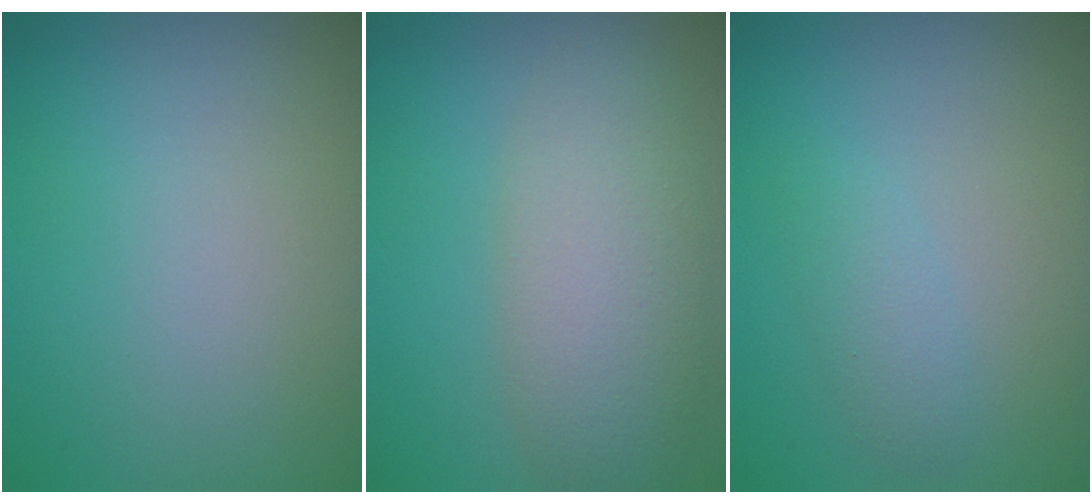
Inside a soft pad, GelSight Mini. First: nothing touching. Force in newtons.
{"total": 5.7, "press": 5.7, "slide": 0.3}
{"total": 1.5, "press": 1.5, "slide": 0.1}